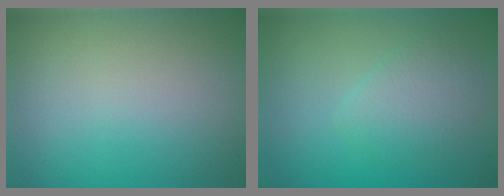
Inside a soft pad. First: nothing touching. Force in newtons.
{"total": 2.4, "press": 2.4, "slide": 0.1}